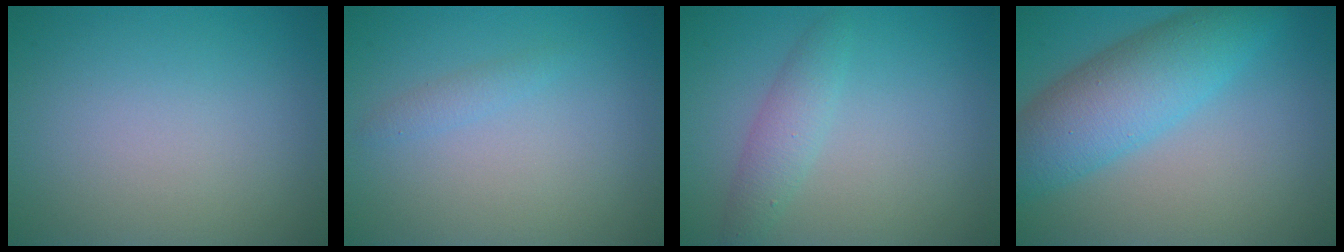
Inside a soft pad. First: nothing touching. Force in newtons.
{"total": 1.0, "press": 1.0, "slide": 0.0}
{"total": 2.3, "press": 2.3, "slide": 0.1}
{"total": 7.1, "press": 7.1, "slide": 0.1}